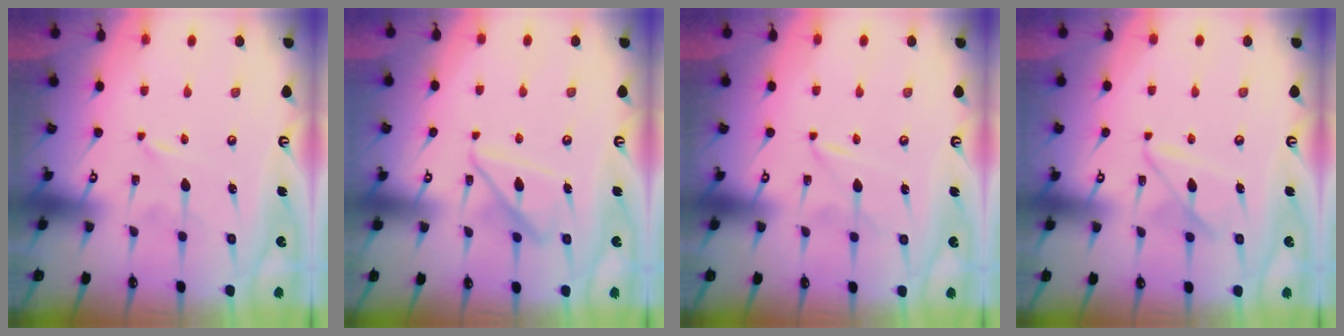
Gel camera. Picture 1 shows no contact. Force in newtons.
{"total": 12.6, "press": 12.5, "slide": 1.2}
{"total": 1.5, "press": 1.4, "slide": 0.2}
{"total": 7.3, "press": 7.3, "slide": 0.6}